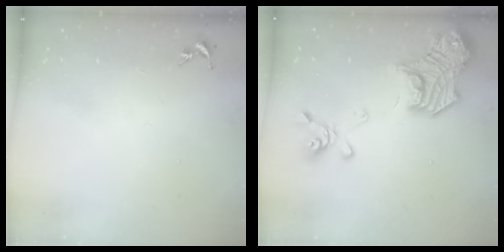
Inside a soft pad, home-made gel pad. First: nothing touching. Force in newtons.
{"total": 25.4, "press": 25.3, "slide": 2.3}